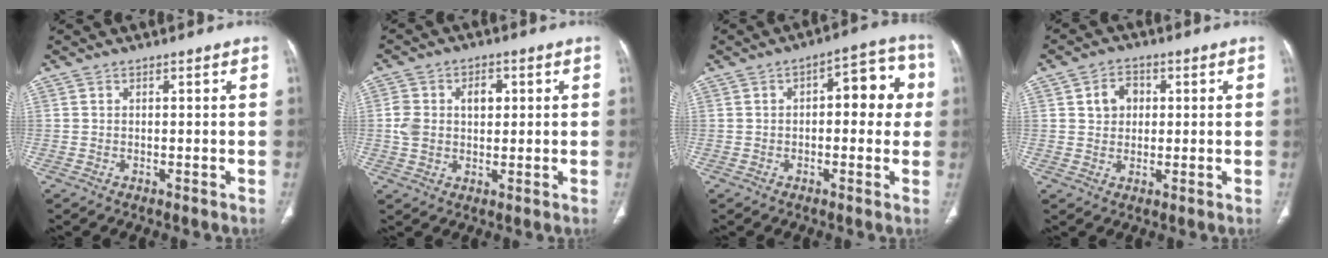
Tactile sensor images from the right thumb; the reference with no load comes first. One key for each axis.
{"total": 7.4, "fx": 1.2, "fy": 5.3, "fz": 5.0, "tx": -0.077, "ty": 0.012, "tz": 0.024}
{"total": 10.0, "fx": 1.2, "fy": 5.0, "fz": 8.6, "tx": -0.070, "ty": 0.030, "tz": 0.008}
{"total": 4.9, "fx": 1.2, "fy": 4.0, "fz": 2.6, "tx": -0.023, "ty": 0.003, "tz": 0.018}